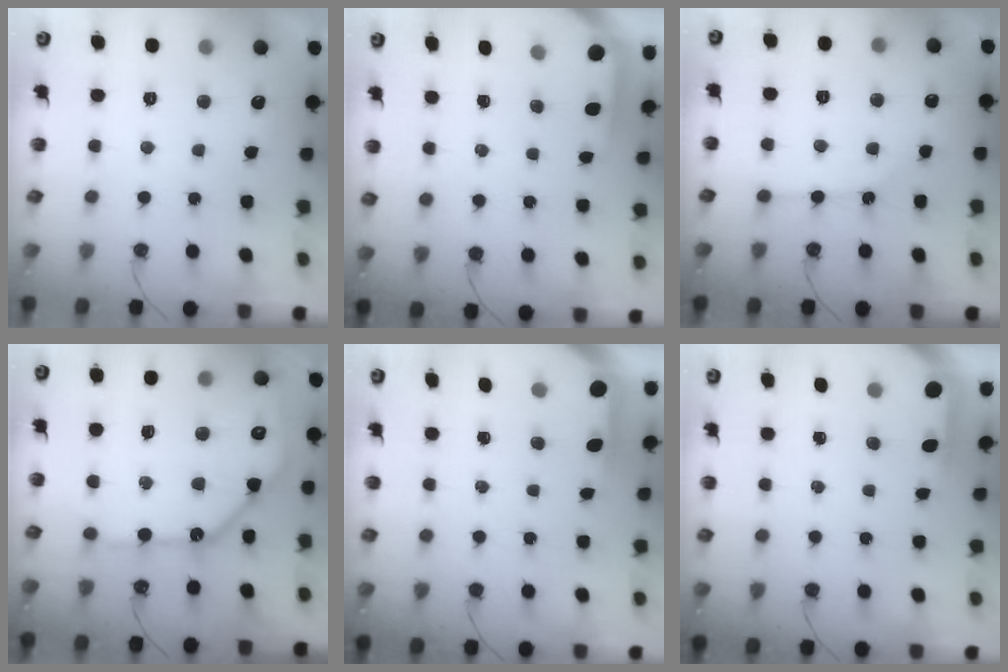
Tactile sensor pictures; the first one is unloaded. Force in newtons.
{"total": 3.7, "press": 3.7, "slide": 0.4}
{"total": 2.1, "press": 2.1, "slide": 0.3}
{"total": 19.1, "press": 19.1, "slide": 1.0}
{"total": 3.9, "press": 3.8, "slide": 0.4}
{"total": 3.7, "press": 3.7, "slide": 0.4}